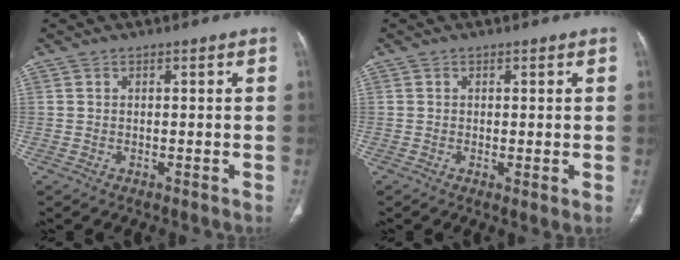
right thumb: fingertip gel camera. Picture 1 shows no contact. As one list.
[{"total": 1.4, "force": [-0.1, 0.2, 1.4], "torque": [-0.032, -0.008, -0.003]}]